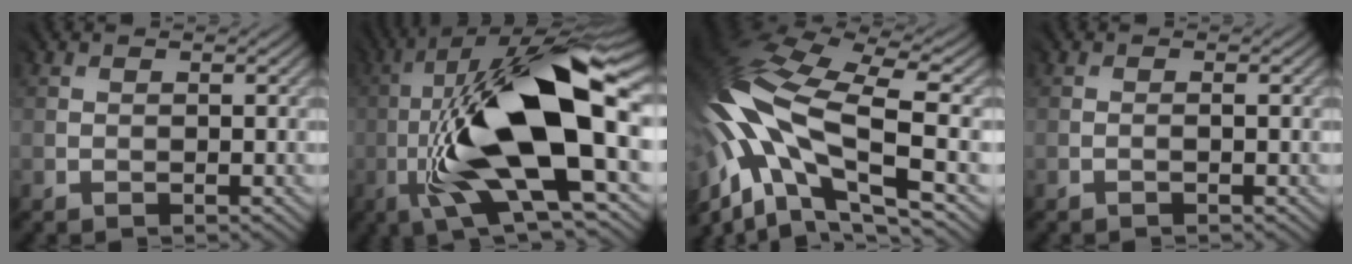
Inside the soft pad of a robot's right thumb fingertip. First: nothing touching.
{"total": 16.6, "force": [-1.9, 5.2, 15.6], "torque": [-0.303, 0.024, -0.035]}
{"total": 15.7, "force": [-2.1, 7.5, 13.5], "torque": [-0.316, 0.001, -0.039]}
{"total": 0.6, "force": [-0.4, -0.4, -0.1], "torque": [0.004, 0.002, -0.008]}